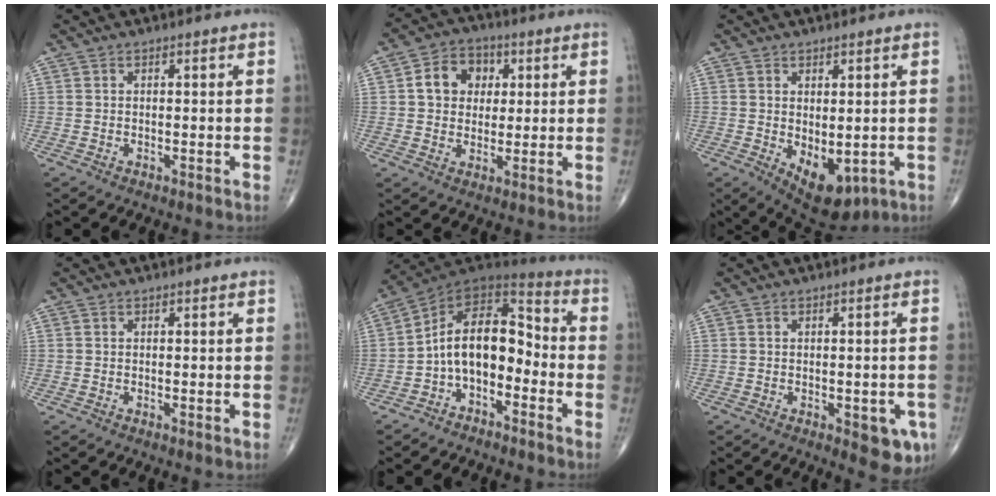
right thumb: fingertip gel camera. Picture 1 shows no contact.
{"total": 8.7, "force": [1.9, 7.1, 4.6], "torque": [-0.039, 0.004, 0.025]}
{"total": 9.2, "force": [-1.9, 4.9, 7.5], "torque": [-0.091, -0.008, -0.005]}
{"total": 0.0}
{"total": 13.1, "force": [-3.4, 8.0, 9.9], "torque": [-0.133, 0.082, -0.069]}
{"total": 6.4, "force": [-2.2, 2.8, 5.3], "torque": [-0.039, -0.005, -0.022]}